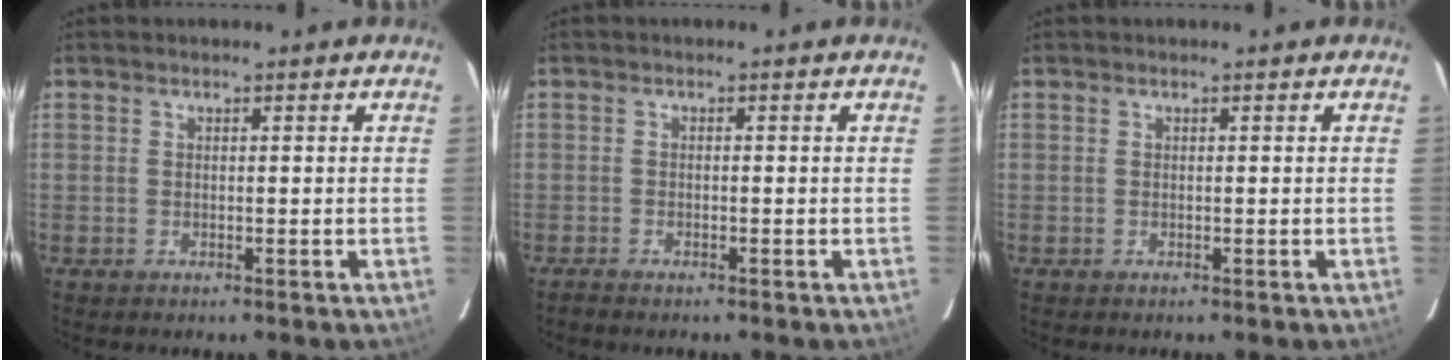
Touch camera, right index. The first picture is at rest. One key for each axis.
{"total": 1.6, "fx": -1.4, "fy": 0.3, "fz": 0.6, "tx": -0.020, "ty": -0.003, "tz": -0.027}
{"total": 0.0}